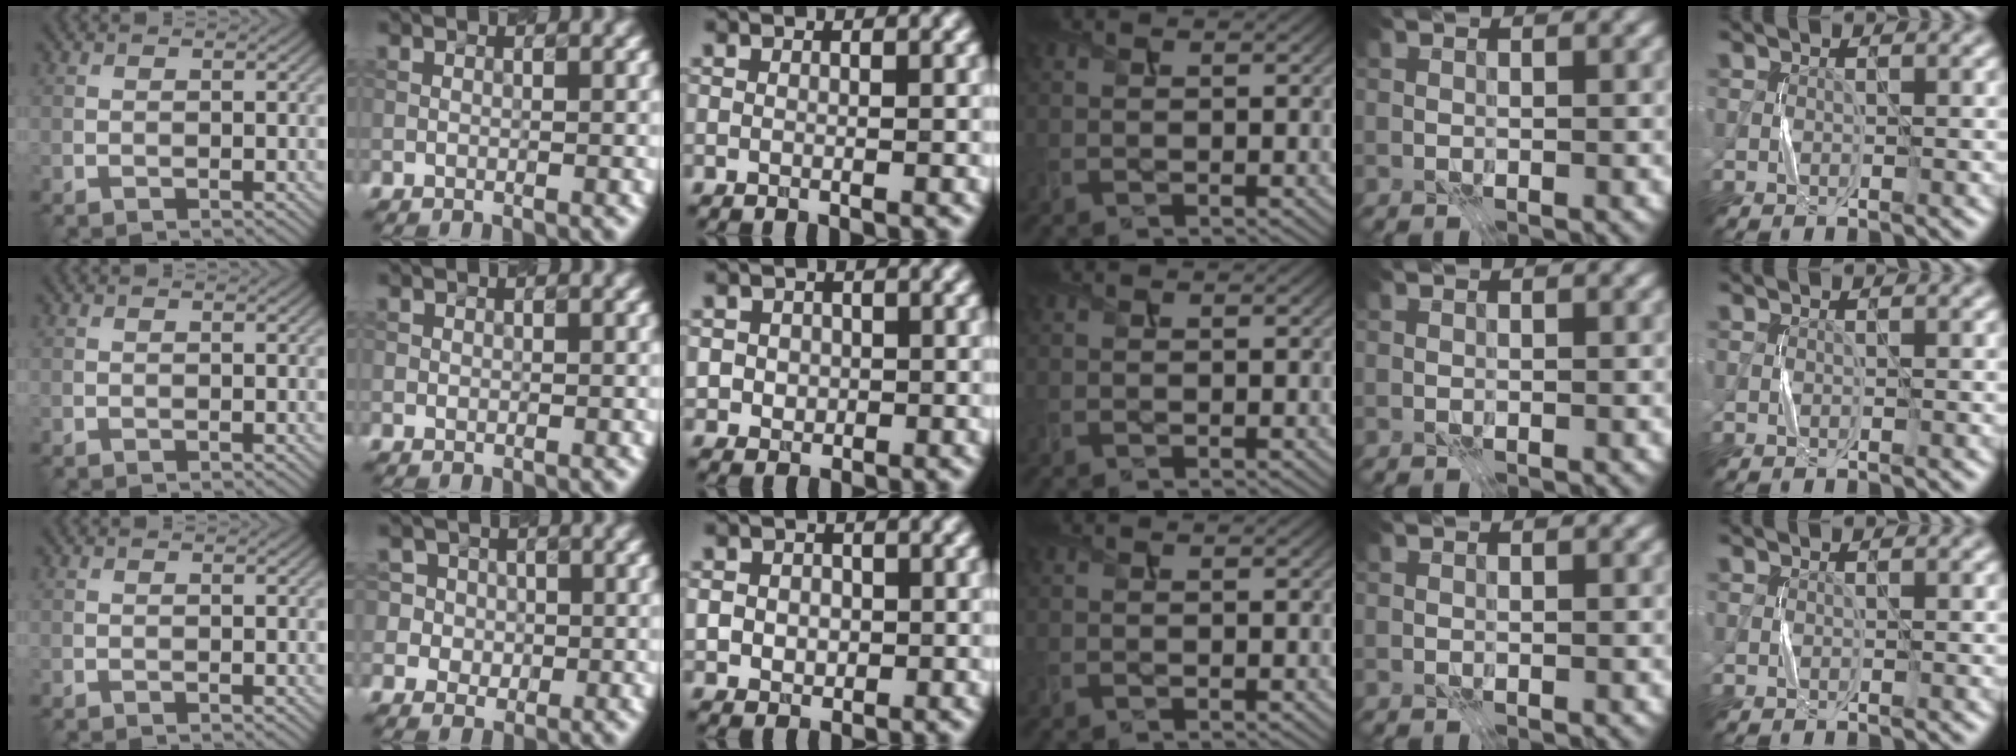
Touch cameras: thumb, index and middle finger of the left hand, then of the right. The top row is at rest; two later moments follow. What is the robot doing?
{"motion": "press", "object": "gel pad"}